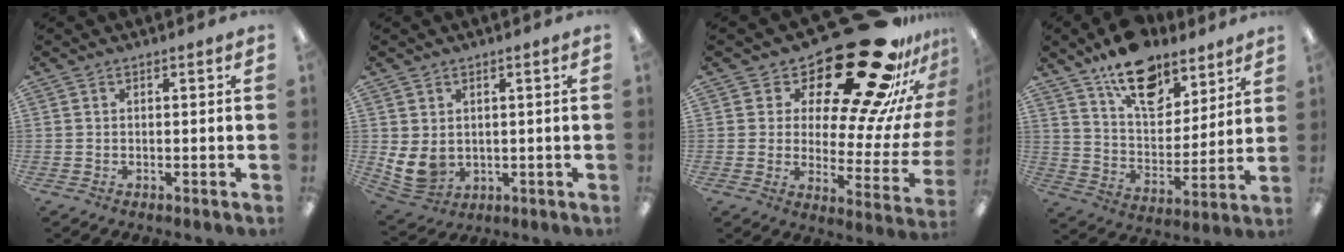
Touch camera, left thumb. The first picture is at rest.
{"total": 6.2, "force": [1.0, 5.0, 3.6], "torque": [-0.086, -0.009, 0.022]}
{"total": 28.8, "force": [19.6, 10.2, 18.4], "torque": [-0.229, -0.159, 0.333]}
{"total": 17.0, "force": [12.3, 8.7, 7.9], "torque": [-0.125, -0.074, 0.219]}